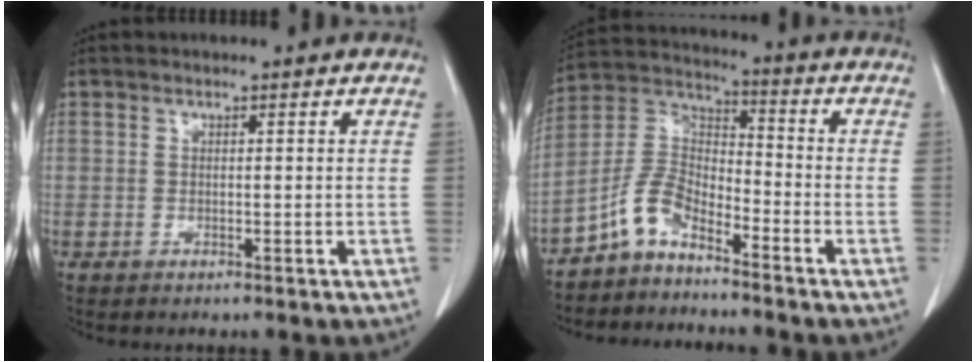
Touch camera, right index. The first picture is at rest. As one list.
[{"total": 7.2, "force": [-5.4, 2.9, 3.8], "torque": [-0.086, 0.023, -0.115]}]